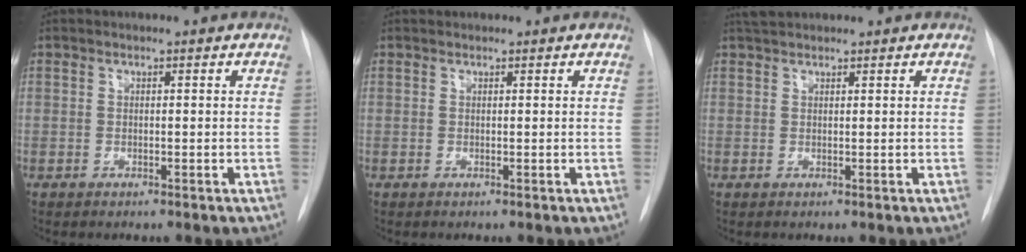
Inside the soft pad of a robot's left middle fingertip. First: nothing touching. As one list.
[{"total": 0.6, "force": [0.6, 0.2, 0.0], "torque": [-0.006, 0.015, 0.012]}, {"total": 2.4, "force": [2.2, 0.6, 0.7], "torque": [-0.014, 0.020, 0.039]}]